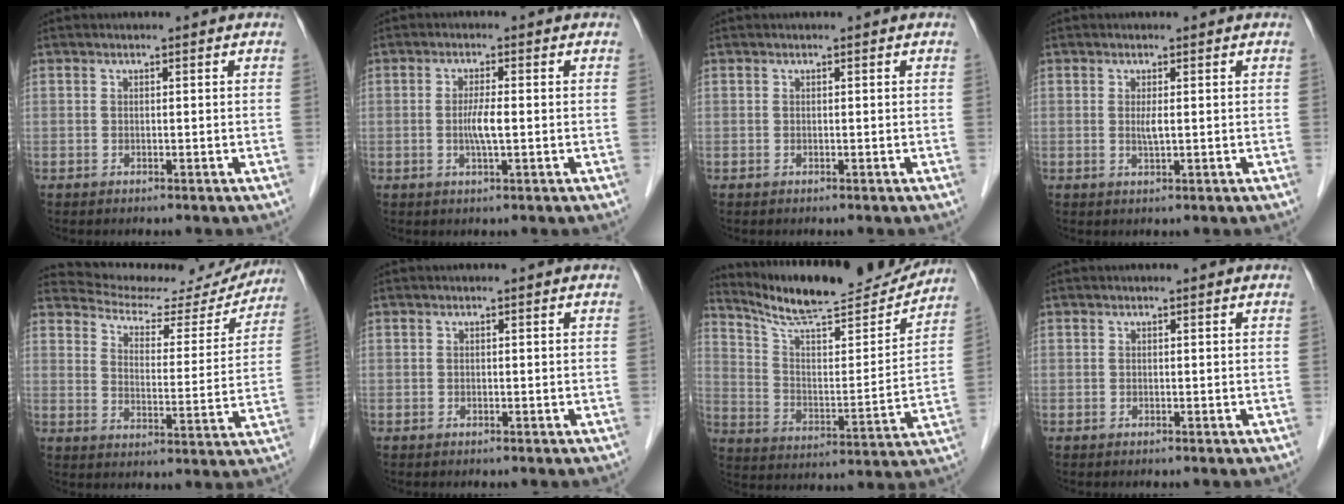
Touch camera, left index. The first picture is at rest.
{"total": 3.2, "force": [-0.4, 0.2, 3.2], "torque": [-0.064, -0.003, -0.007]}
{"total": 0.0}
{"total": 1.5, "force": [0.2, 0.1, 1.5], "torque": [-0.034, -0.002, 0.004]}
{"total": 17.2, "force": [16.6, 3.8, 2.6], "torque": [-0.032, -0.023, 0.211]}
{"total": 0.0}
{"total": 19.4, "force": [18.0, 2.1, 6.7], "torque": [-0.122, -0.024, 0.276]}
{"total": 0.0}